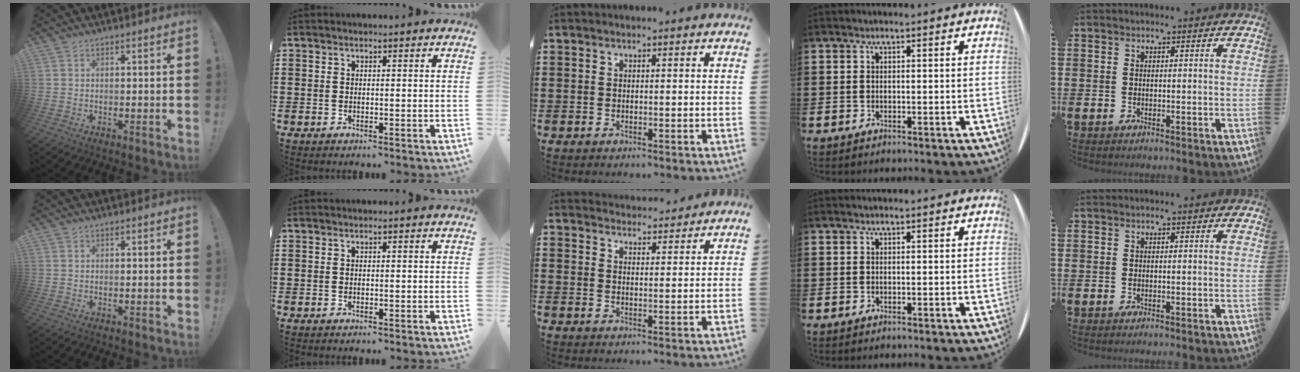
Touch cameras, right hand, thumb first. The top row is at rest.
{"middle": {"total": 3.3, "force": [3.2, 0.1, -0.5], "torque": [0.000, -0.014, 0.060]}}